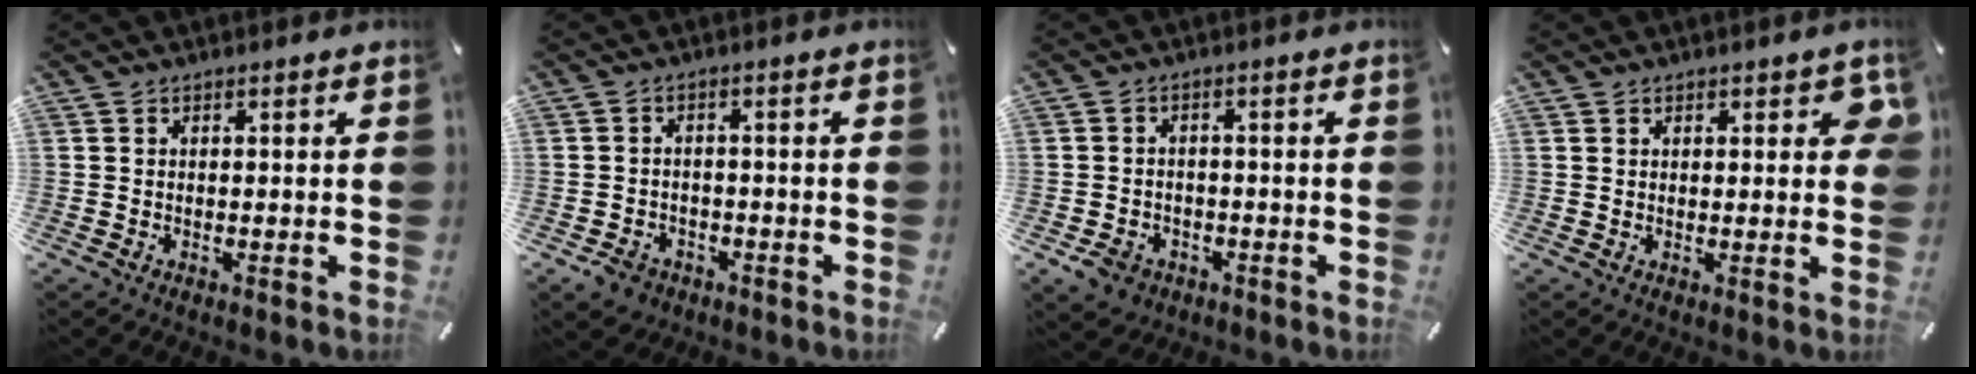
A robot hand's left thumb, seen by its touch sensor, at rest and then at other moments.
{"total": 4.6, "force": [-2.7, 3.5, 1.2], "torque": [-0.021, 0.015, -0.049]}
{"total": 4.9, "force": [-2.6, 3.9, 1.4], "torque": [-0.026, 0.016, -0.045]}
{"total": 3.7, "force": [1.6, 1.9, 2.7], "torque": [-0.024, -0.005, 0.020]}